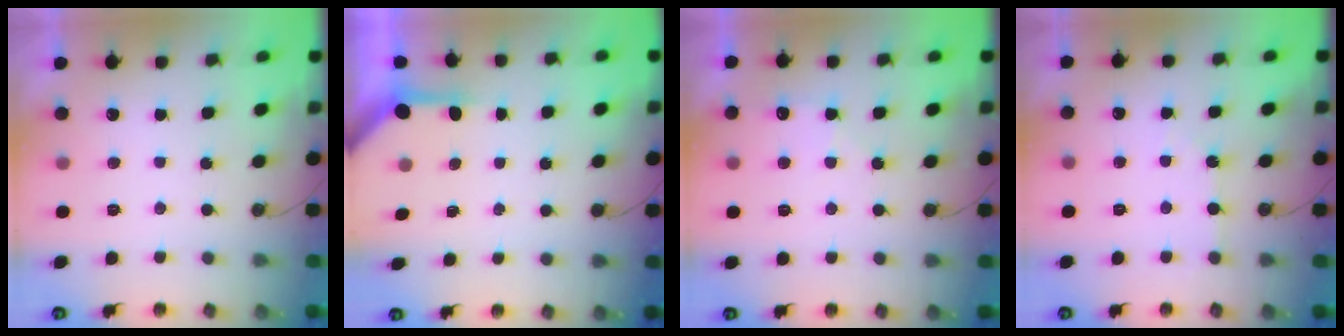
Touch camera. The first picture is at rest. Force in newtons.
{"total": 3.3, "press": 3.3, "slide": 0.4}
{"total": 6.0, "press": 5.9, "slide": 0.8}
{"total": 2.9, "press": 2.9, "slide": 0.5}